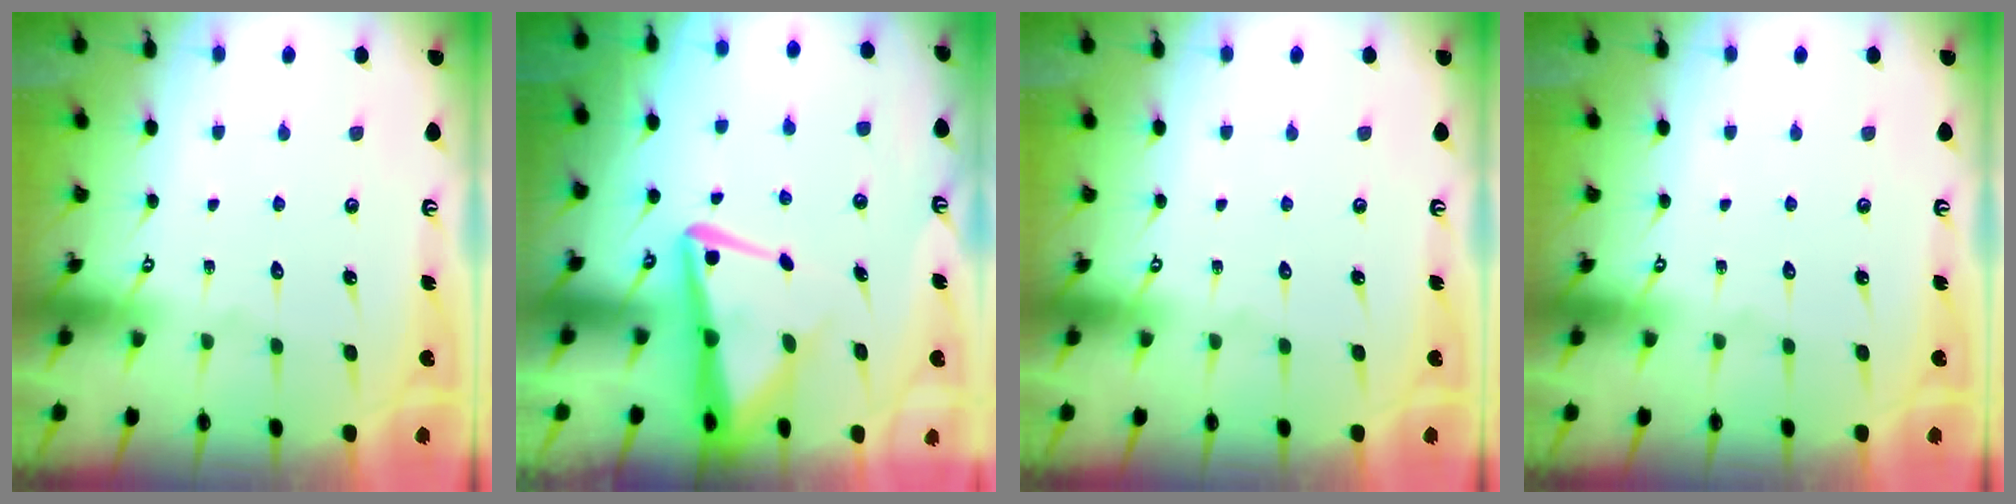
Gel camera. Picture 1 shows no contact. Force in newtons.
{"total": 7.5, "press": 7.4, "slide": 1.0}
{"total": 0.0}
{"total": 0.0}